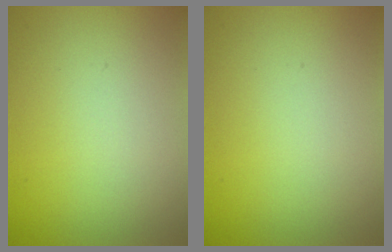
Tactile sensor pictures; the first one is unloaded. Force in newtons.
{"total": 0.0}